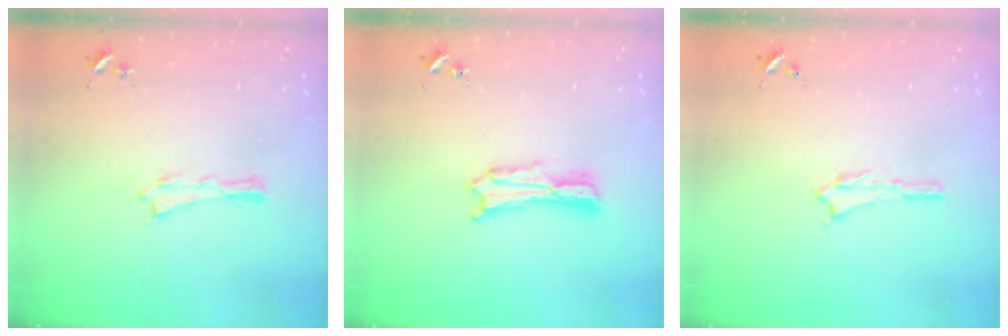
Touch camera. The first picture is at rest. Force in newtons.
{"total": 2.7, "press": 2.7, "slide": 0.3}
{"total": 0.7, "press": 0.7, "slide": 0.1}